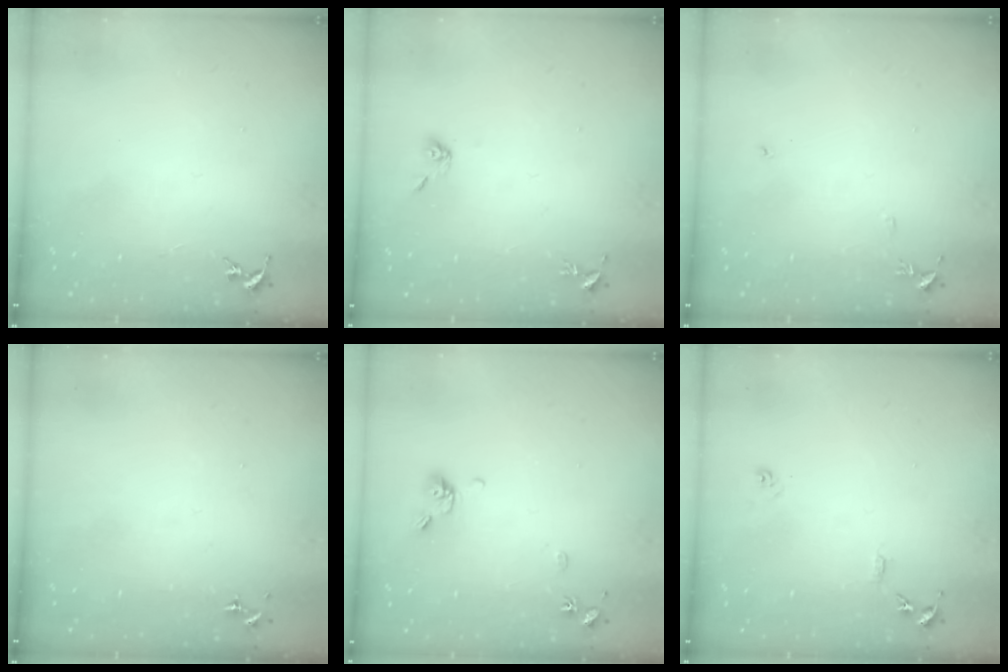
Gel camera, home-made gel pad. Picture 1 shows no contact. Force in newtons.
{"total": 5.2, "press": 4.8, "slide": 1.8}
{"total": 6.2, "press": 6.2, "slide": 0.7}
{"total": 0.0}
{"total": 8.5, "press": 8.3, "slide": 2.0}
{"total": 7.9, "press": 7.8, "slide": 0.8}